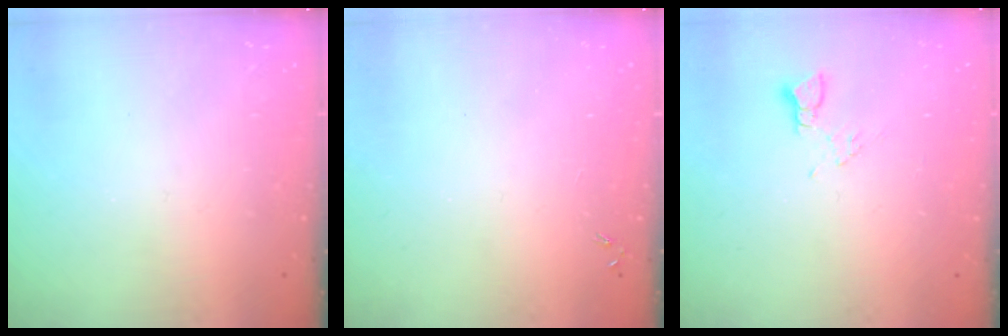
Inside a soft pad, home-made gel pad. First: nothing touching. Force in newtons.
{"total": 0.0}
{"total": 3.5, "press": 3.5, "slide": 0.5}